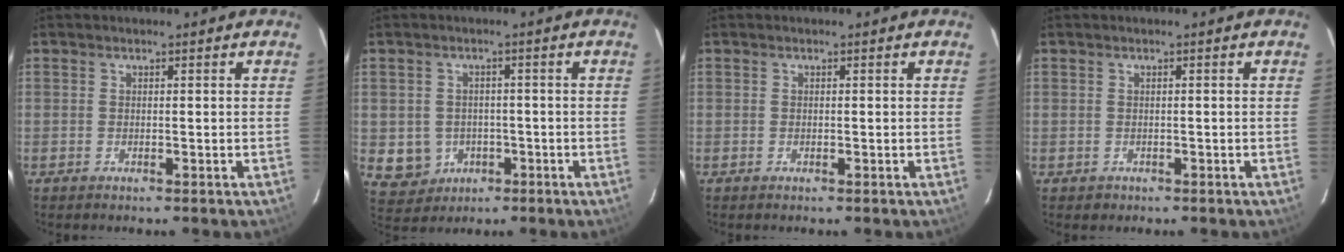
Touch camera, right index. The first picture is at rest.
{"total": 6.7, "force": [-1.7, 6.3, 1.6], "torque": [-0.052, 0.009, -0.005]}
{"total": 0.0}
{"total": 1.2, "force": [-0.5, 1.1, 0.1], "torque": [-0.001, 0.002, 0.001]}